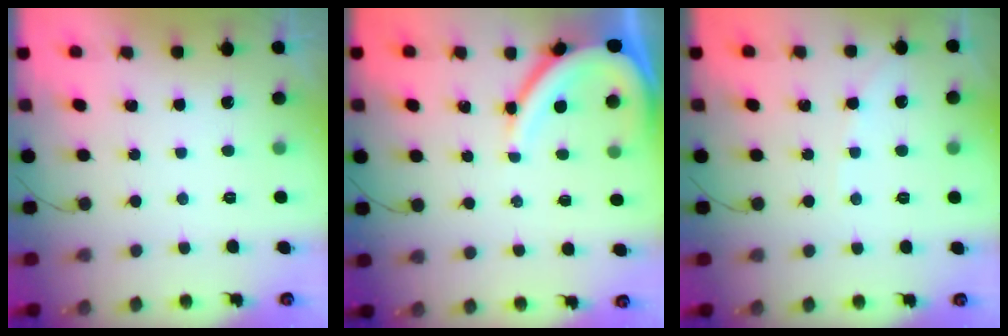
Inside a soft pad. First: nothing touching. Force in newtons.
{"total": 8.9, "press": 8.8, "slide": 0.8}
{"total": 2.5, "press": 2.4, "slide": 0.5}